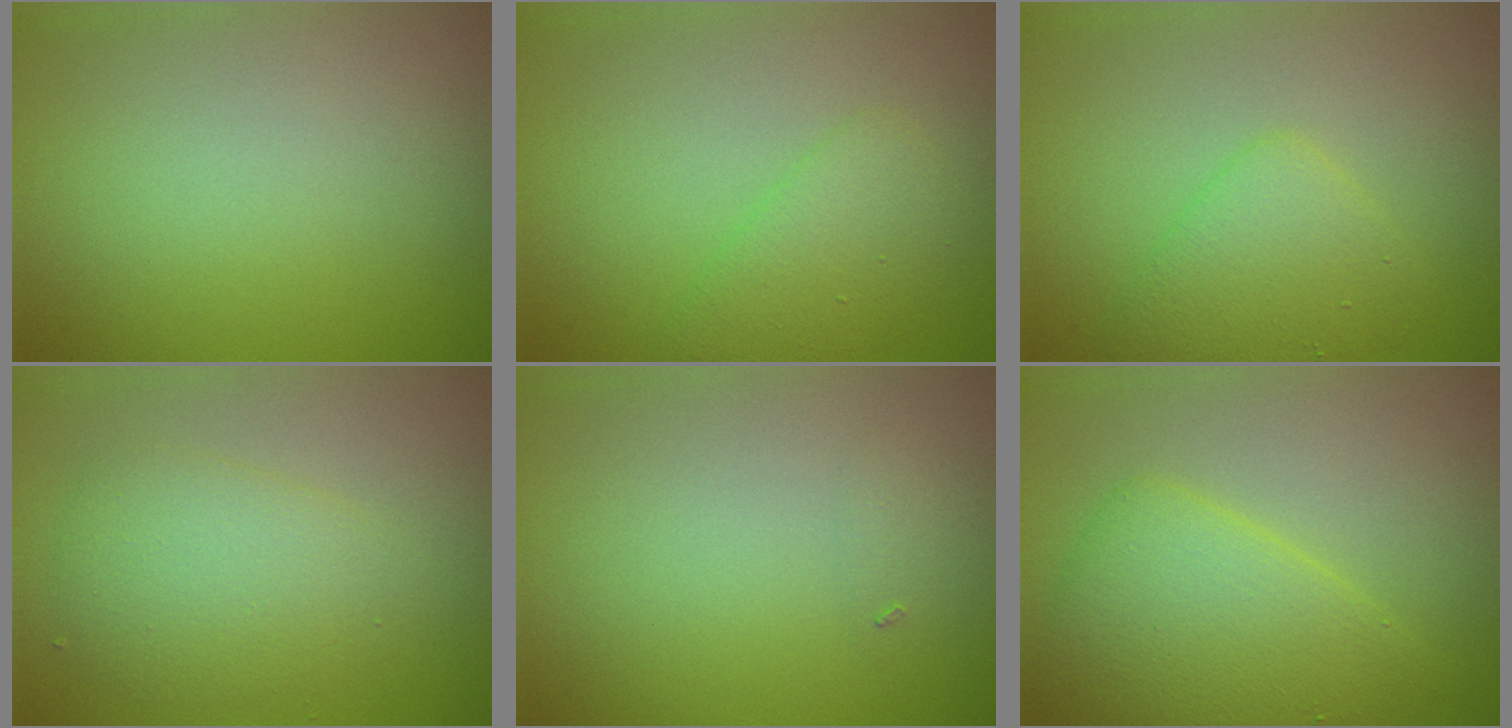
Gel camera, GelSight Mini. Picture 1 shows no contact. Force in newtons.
{"total": 3.0, "press": 3.0, "slide": 0.2}
{"total": 3.4, "press": 3.4, "slide": 0.1}
{"total": 3.8, "press": 3.8, "slide": 0.1}
{"total": 0.6, "press": 0.6, "slide": 0.0}
{"total": 5.7, "press": 5.7, "slide": 0.1}